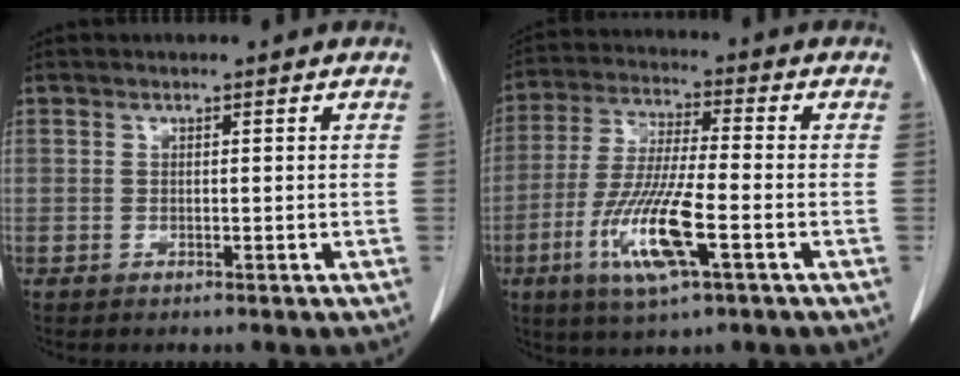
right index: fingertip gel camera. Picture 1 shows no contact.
{"total": 12.6, "force": [-4.6, 1.4, 11.6], "torque": [-0.236, -0.019, -0.084]}